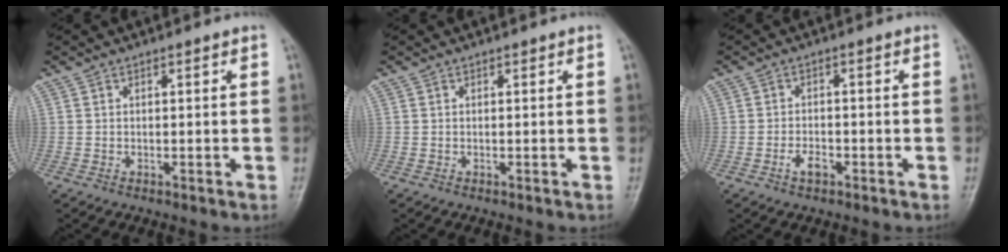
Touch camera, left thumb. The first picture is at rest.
{"total": 0.0}
{"total": 2.9, "force": [-1.6, 1.5, 1.9], "torque": [-0.033, 0.013, -0.029]}